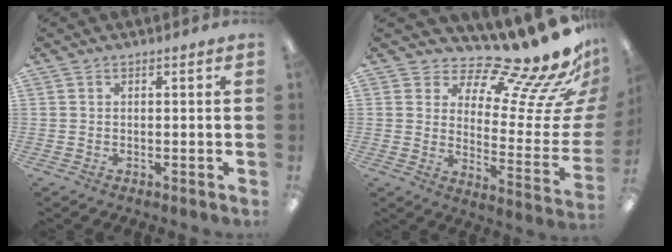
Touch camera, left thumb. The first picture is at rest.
{"total": 20.2, "force": [16.9, 3.7, 10.4], "torque": [-0.136, -0.149, 0.268]}